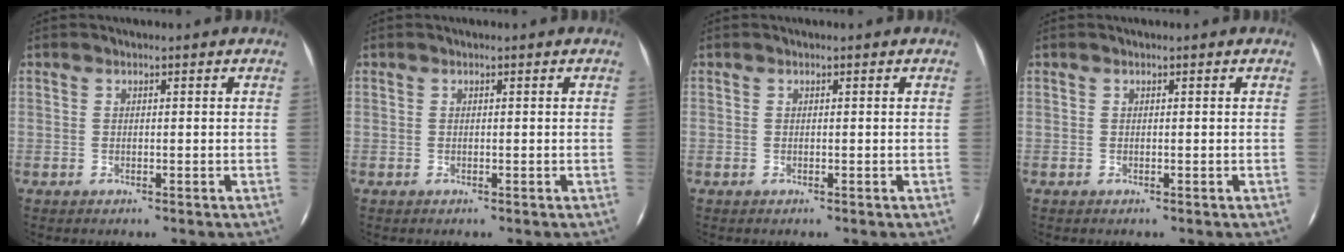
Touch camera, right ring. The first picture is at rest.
{"total": 0.0}
{"total": 0.0}
{"total": 0.0}